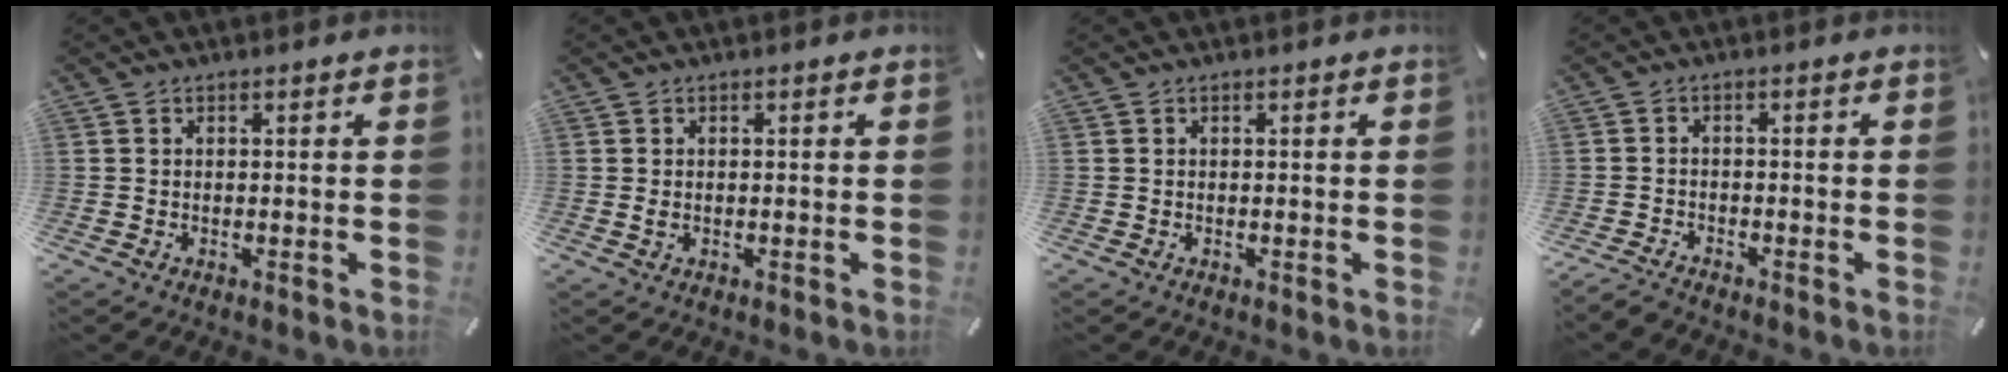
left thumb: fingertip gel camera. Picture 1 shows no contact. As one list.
[{"total": 1.1, "force": [-0.1, 0.7, 0.9], "torque": [-0.018, 0.001, -0.003]}, {"total": 0.0}, {"total": 2.4, "force": [-2.2, 0.7, 0.7], "torque": [-0.019, 0.010, -0.046]}]